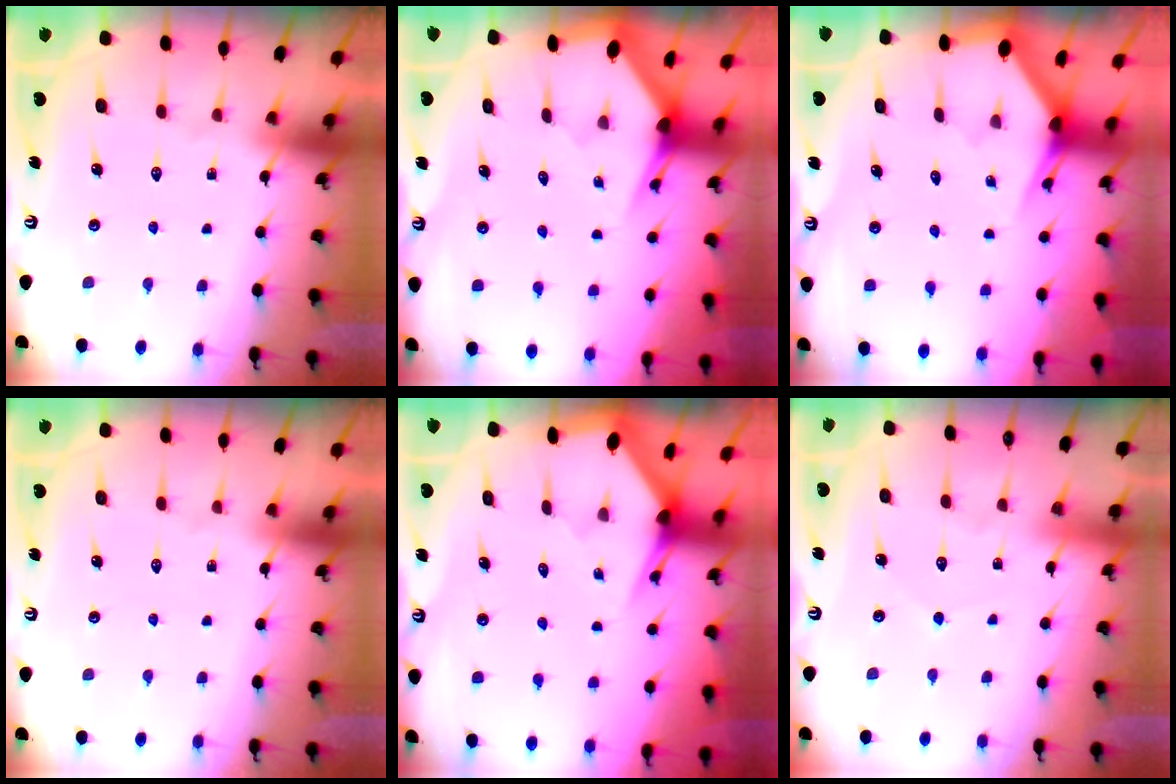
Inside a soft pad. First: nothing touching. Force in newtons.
{"total": 3.0, "press": 3.0, "slide": 0.2}
{"total": 2.6, "press": 2.6, "slide": 0.2}
{"total": 0.0}
{"total": 3.0, "press": 3.0, "slide": 0.2}
{"total": 2.1, "press": 2.1, "slide": 0.1}